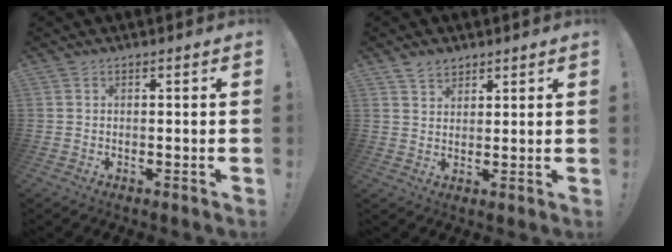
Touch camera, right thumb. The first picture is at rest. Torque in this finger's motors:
{"motor_torque": [-0.03, 1.32, 0.04, 0.05, 0.00]}